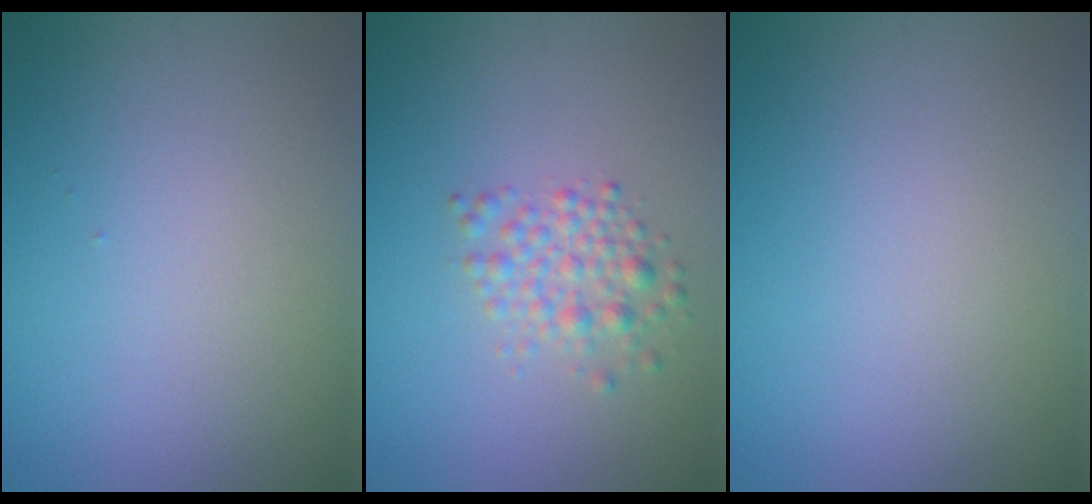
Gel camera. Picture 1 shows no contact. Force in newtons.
{"total": 2.5, "press": 2.5, "slide": 0.1}
{"total": 0.0}